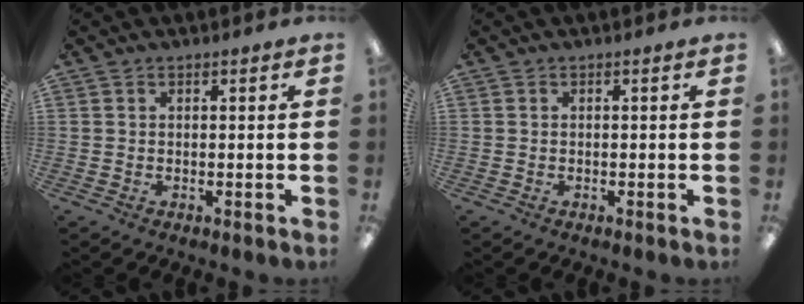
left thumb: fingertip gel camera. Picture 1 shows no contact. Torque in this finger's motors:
{"motor_torque": [0.00, 0.01, 0.00, 0.00, 0.00]}